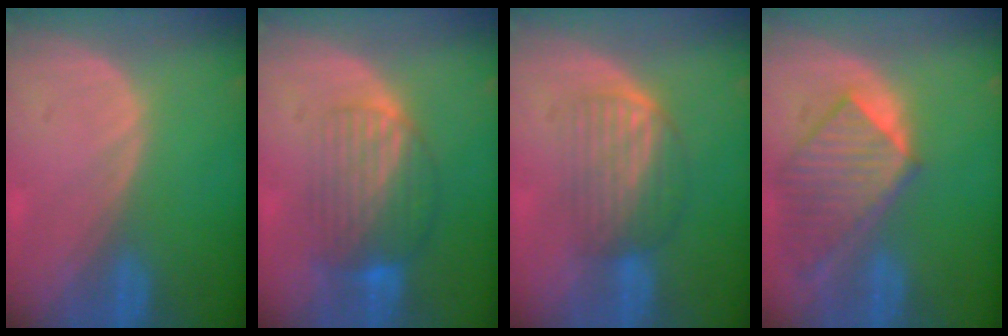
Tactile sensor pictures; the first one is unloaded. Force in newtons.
{"total": 7.9, "press": 7.1, "slide": 3.5}
{"total": 6.0, "press": 5.8, "slide": 1.6}
{"total": 8.8, "press": 7.9, "slide": 4.0}